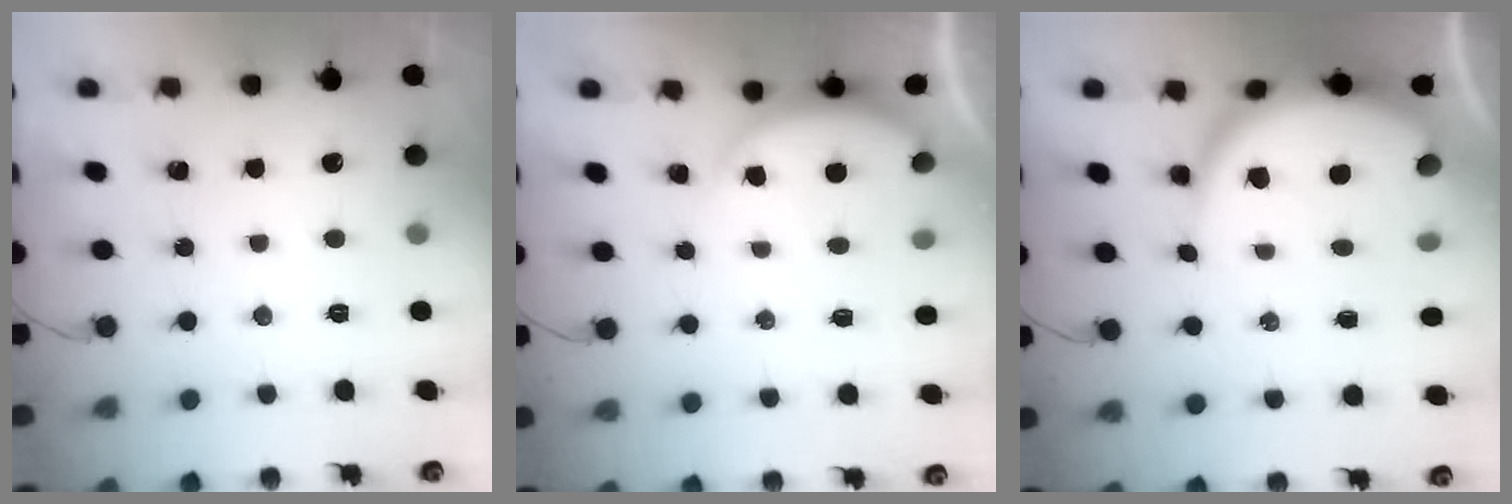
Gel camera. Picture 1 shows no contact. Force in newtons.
{"total": 2.5, "press": 2.5, "slide": 0.5}
{"total": 9.0, "press": 9.0, "slide": 1.0}